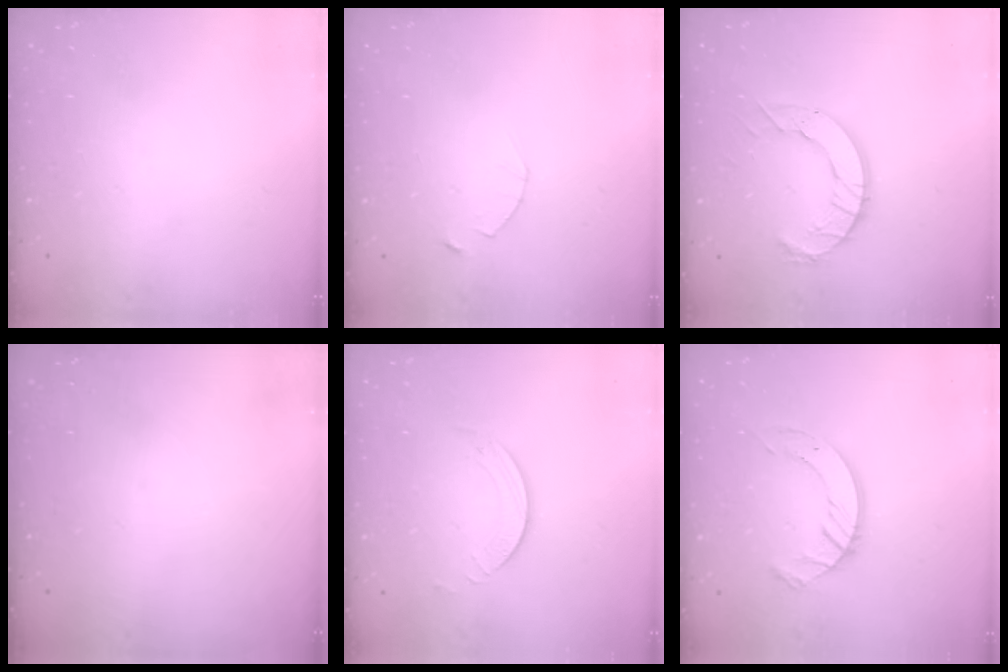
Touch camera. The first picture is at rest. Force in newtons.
{"total": 2.5, "press": 2.4, "slide": 0.3}
{"total": 9.8, "press": 9.7, "slide": 1.1}
{"total": 0.0}
{"total": 2.5, "press": 2.5, "slide": 0.2}
{"total": 8.8, "press": 8.8, "slide": 0.9}